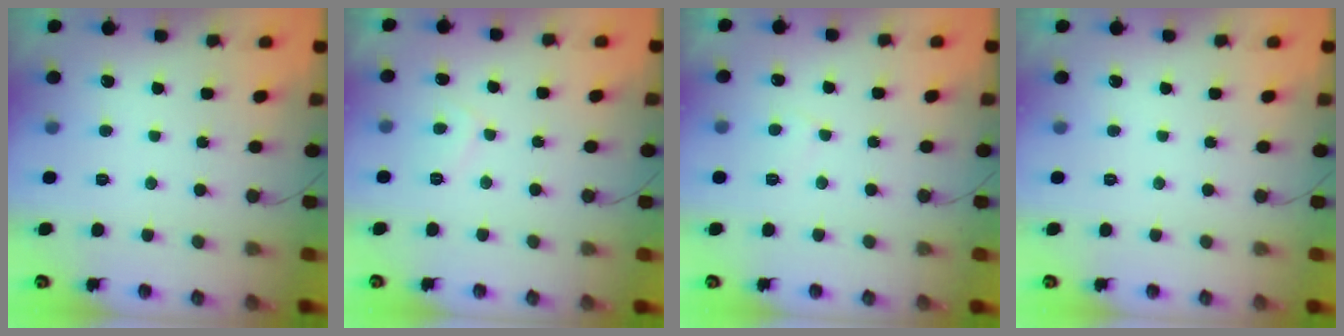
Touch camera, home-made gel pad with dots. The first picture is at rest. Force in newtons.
{"total": 2.3, "press": 2.2, "slide": 0.8}
{"total": 2.8, "press": 2.8, "slide": 0.3}
{"total": 0.0}